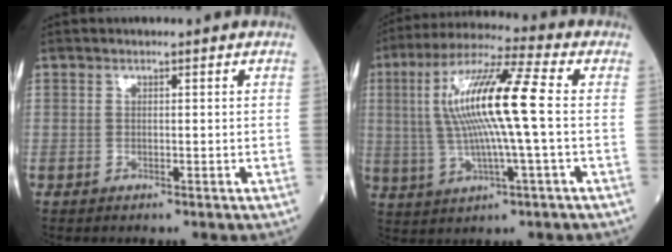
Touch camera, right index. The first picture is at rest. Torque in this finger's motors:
{"motor_torque": [1.66, -0.31, 0.97, 0.21]}